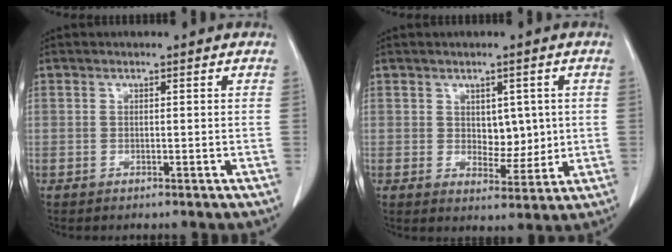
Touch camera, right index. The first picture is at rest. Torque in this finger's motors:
{"motor_torque": [-0.01, 0.19, 0.06, 0.00]}